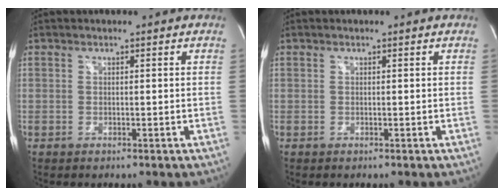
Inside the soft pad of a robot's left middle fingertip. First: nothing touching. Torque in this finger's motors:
{"motor_torque": [0.01, 0.07, 0.00, 0.00]}